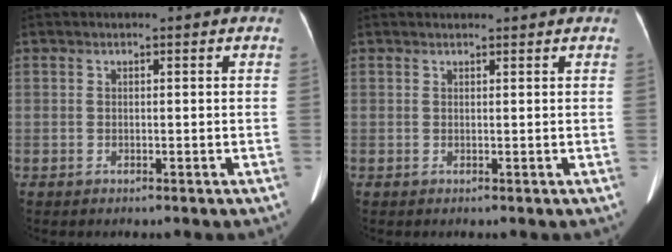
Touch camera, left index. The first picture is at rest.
{"total": 1.8, "force": [1.7, 0.2, 0.3], "torque": [-0.009, 0.017, 0.024]}